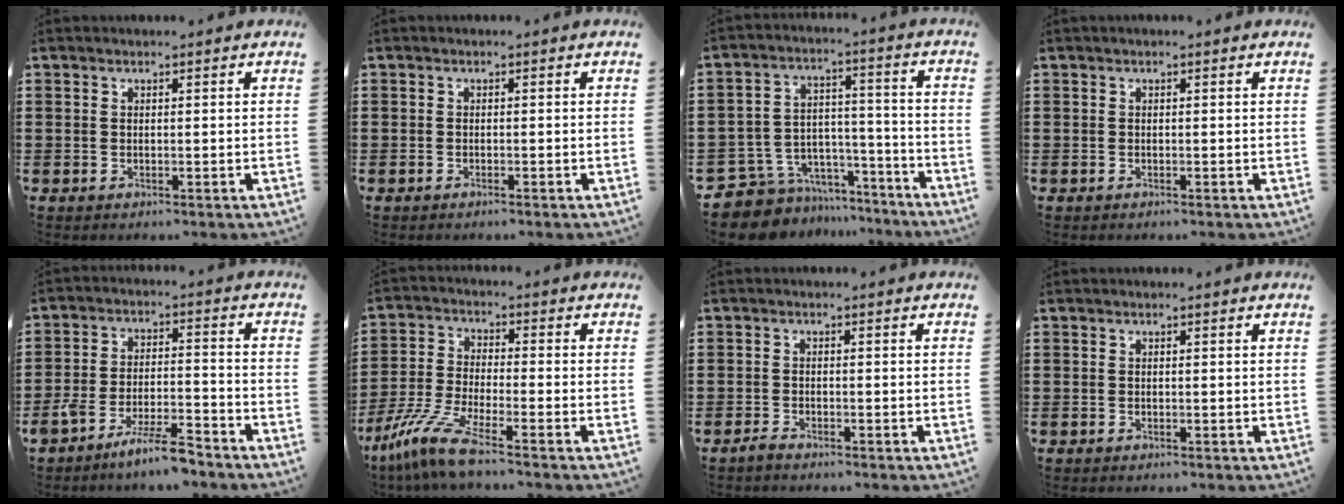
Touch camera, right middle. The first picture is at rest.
{"total": 0.5, "force": [-0.5, -0.1, 0.2], "torque": [-0.008, -0.005, -0.007]}
{"total": 8.2, "force": [-7.4, 3.4, 0.6], "torque": [-0.026, 0.009, -0.142]}
{"total": 0.0}
{"total": 7.6, "force": [-6.5, 1.0, 3.7], "torque": [-0.084, -0.001, -0.124]}
{"total": 8.9, "force": [-6.5, 0.9, 6.0], "torque": [-0.142, -0.015, -0.131]}
{"total": 1.3, "force": [-1.2, 0.0, 0.4], "torque": [-0.013, -0.005, -0.022]}
{"total": 0.0}